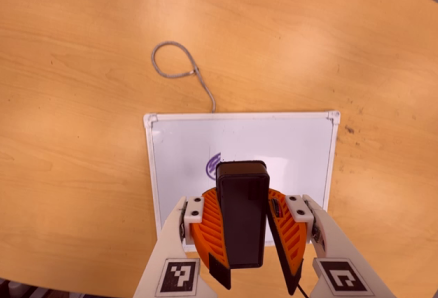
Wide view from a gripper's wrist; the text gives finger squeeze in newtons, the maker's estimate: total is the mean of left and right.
{"total": 11.3, "left": 10.7, "right": 11.9}